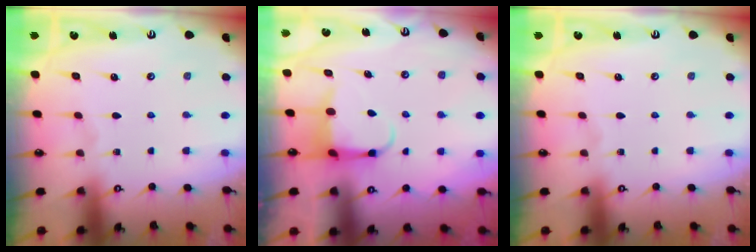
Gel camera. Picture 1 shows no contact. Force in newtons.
{"total": 3.8, "press": 3.7, "slide": 0.7}
{"total": 0.0}